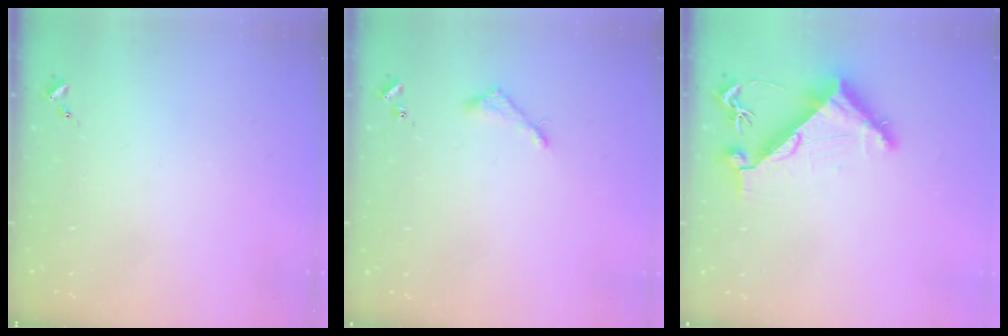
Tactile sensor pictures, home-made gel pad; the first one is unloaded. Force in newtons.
{"total": 3.9, "press": 3.9, "slide": 0.3}
{"total": 7.5, "press": 7.4, "slide": 1.0}